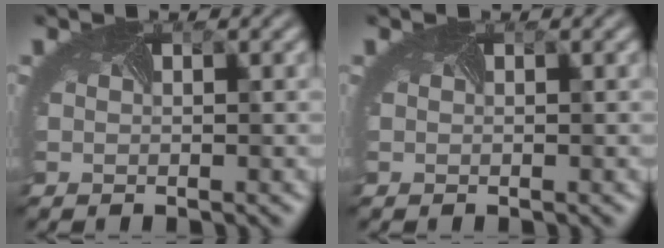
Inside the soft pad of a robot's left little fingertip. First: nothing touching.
{"total": 0.0}